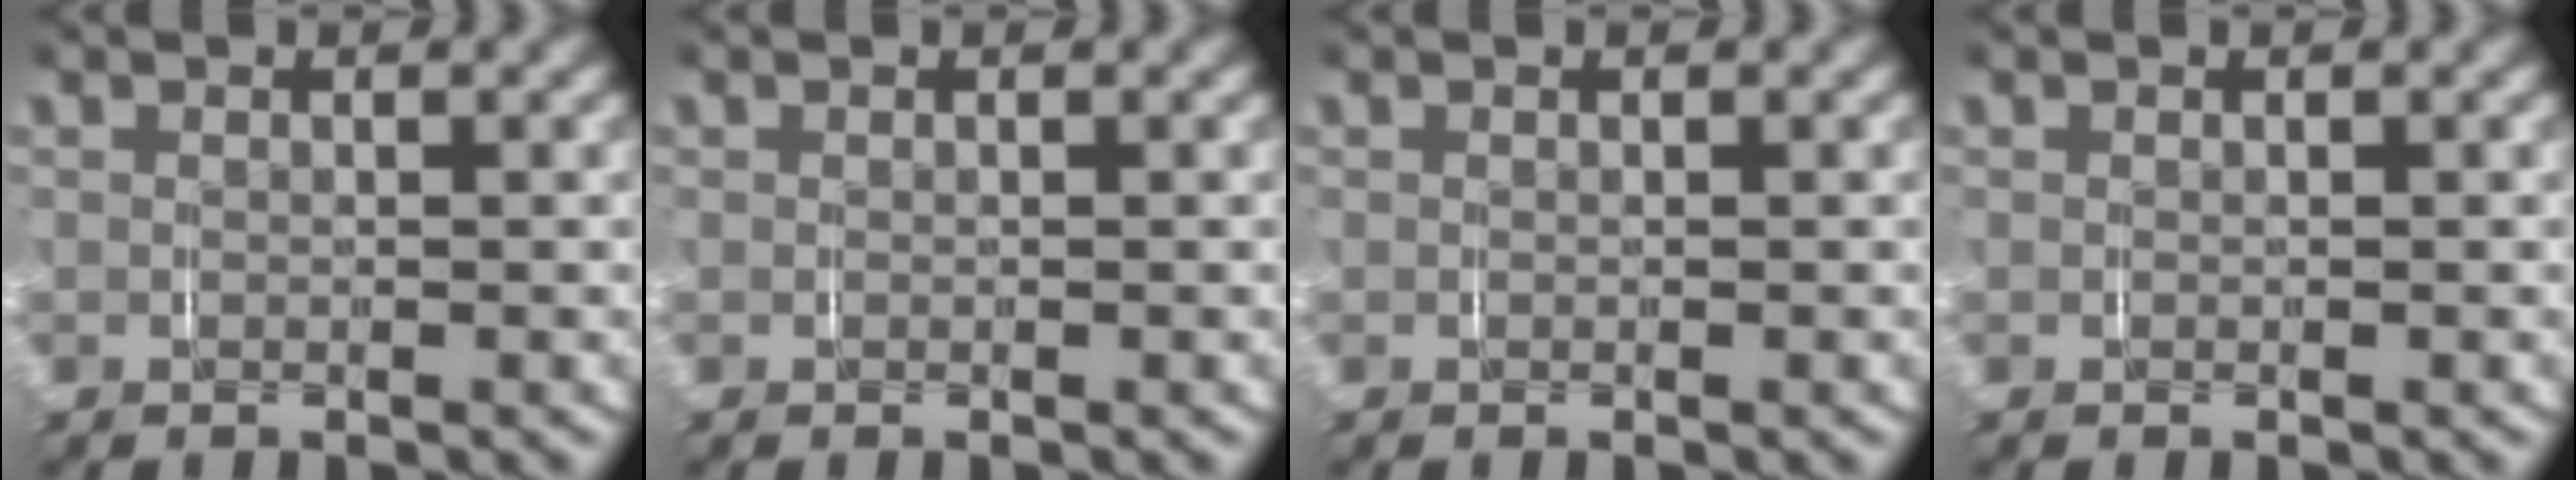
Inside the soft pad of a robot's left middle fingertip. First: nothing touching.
{"total": 0.0}
{"total": 0.0}
{"total": 0.0}